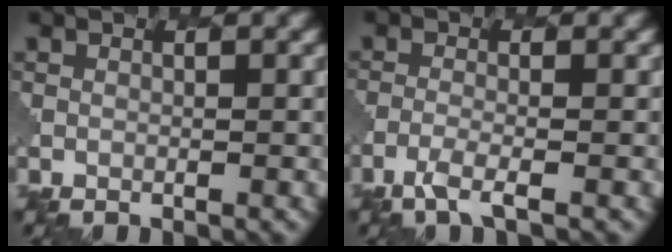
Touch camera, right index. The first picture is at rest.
{"total": 2.5, "force": [-1.6, 0.5, 1.8], "torque": [-0.036, -0.004, -0.044]}